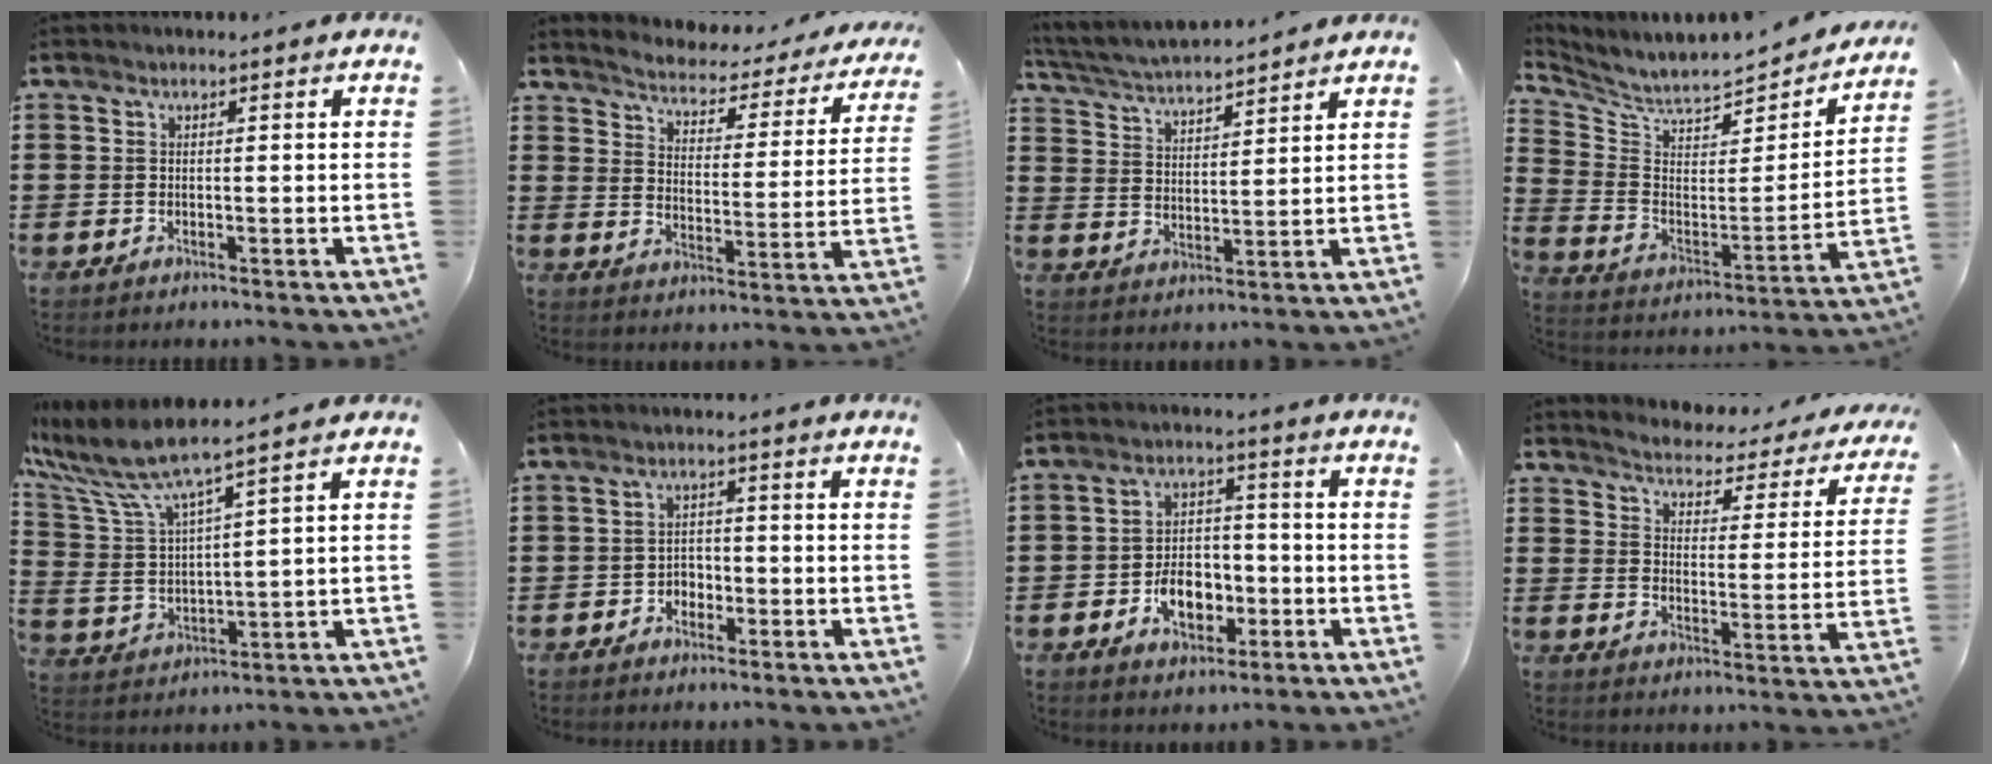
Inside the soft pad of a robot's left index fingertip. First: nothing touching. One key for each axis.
{"total": 2.4, "fx": 2.4, "fy": 0.2, "fz": 0.3, "tx": -0.026, "ty": -0.029, "tz": 0.029}
{"total": 4.6, "fx": 4.5, "fy": 0.1, "fz": 1.2, "tx": -0.045, "ty": -0.025, "tz": 0.076}
{"total": 5.1, "fx": 4.9, "fy": 0.6, "fz": 1.3, "tx": -0.056, "ty": -0.052, "tz": 0.078}
{"total": 7.2, "fx": 5.6, "fy": 0.9, "fz": 4.3, "tx": -0.119, "ty": -0.036, "tz": 0.091}
{"total": 1.9, "fx": -1.4, "fy": 1.3, "fz": 0.4, "tx": -0.015, "ty": 0.003, "tz": -0.033}
{"total": 6.2, "fx": -2.3, "fy": 4.0, "fz": 4.1, "tx": -0.056, "ty": 0.006, "tz": -0.044}
{"total": 2.7, "fx": 2.6, "fy": 0.1, "fz": 0.4, "tx": -0.028, "ty": -0.030, "tz": 0.034}